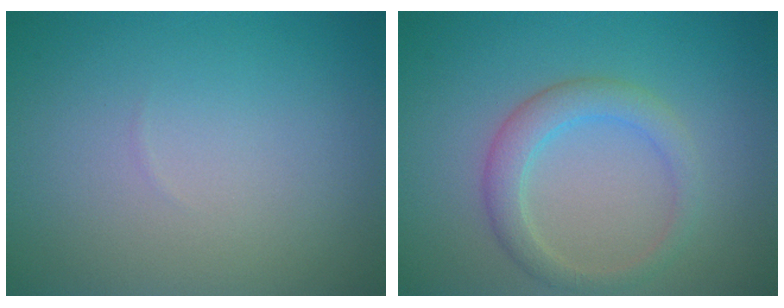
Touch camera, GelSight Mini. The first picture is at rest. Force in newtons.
{"total": 2.9, "press": 2.9, "slide": 0.2}